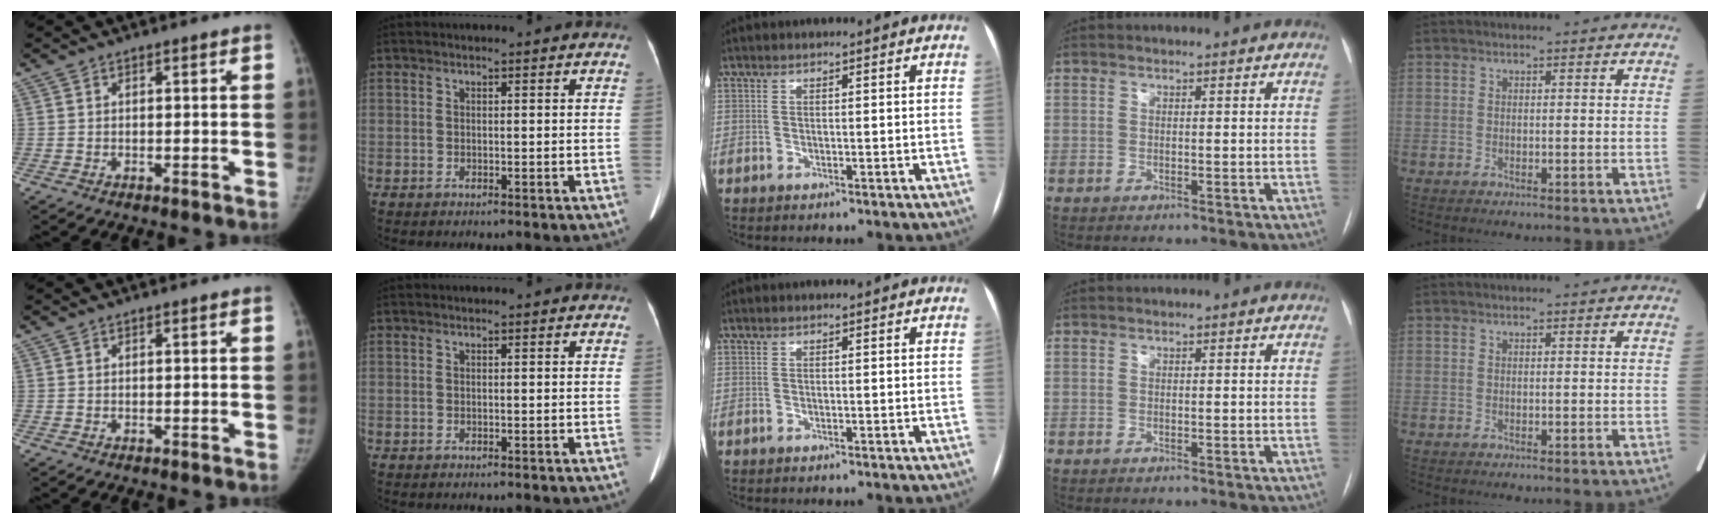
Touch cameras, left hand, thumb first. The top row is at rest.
{}